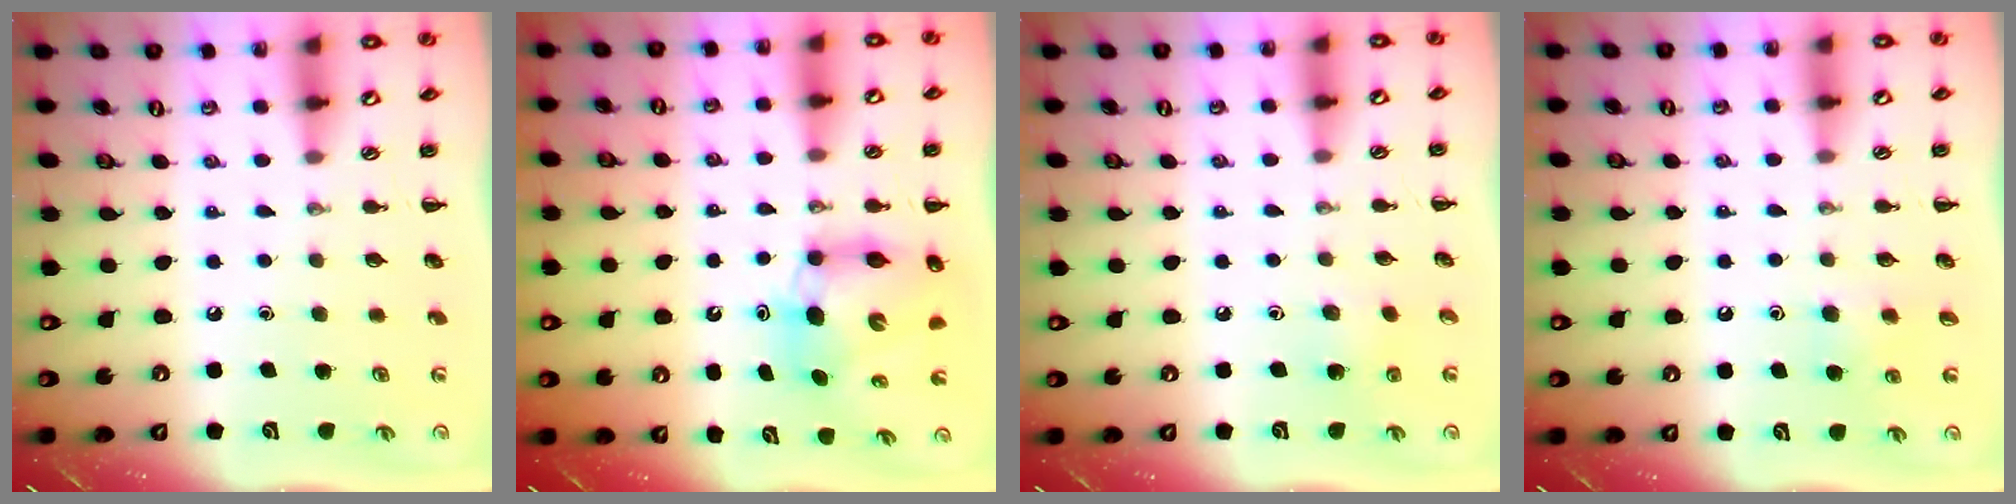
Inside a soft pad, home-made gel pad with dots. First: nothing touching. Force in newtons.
{"total": 6.8, "press": 6.6, "slide": 1.8}
{"total": 3.7, "press": 3.6, "slide": 0.9}
{"total": 5.4, "press": 5.1, "slide": 1.6}